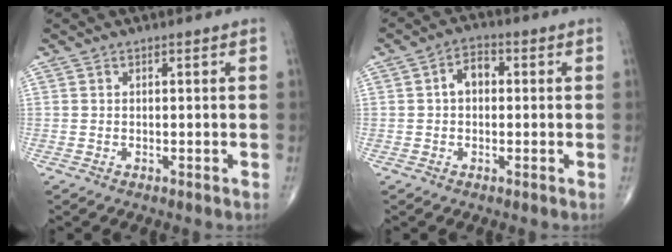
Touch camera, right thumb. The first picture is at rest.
{"total": 4.4, "force": [0.3, 3.0, 3.2], "torque": [-0.044, 0.018, -0.003]}